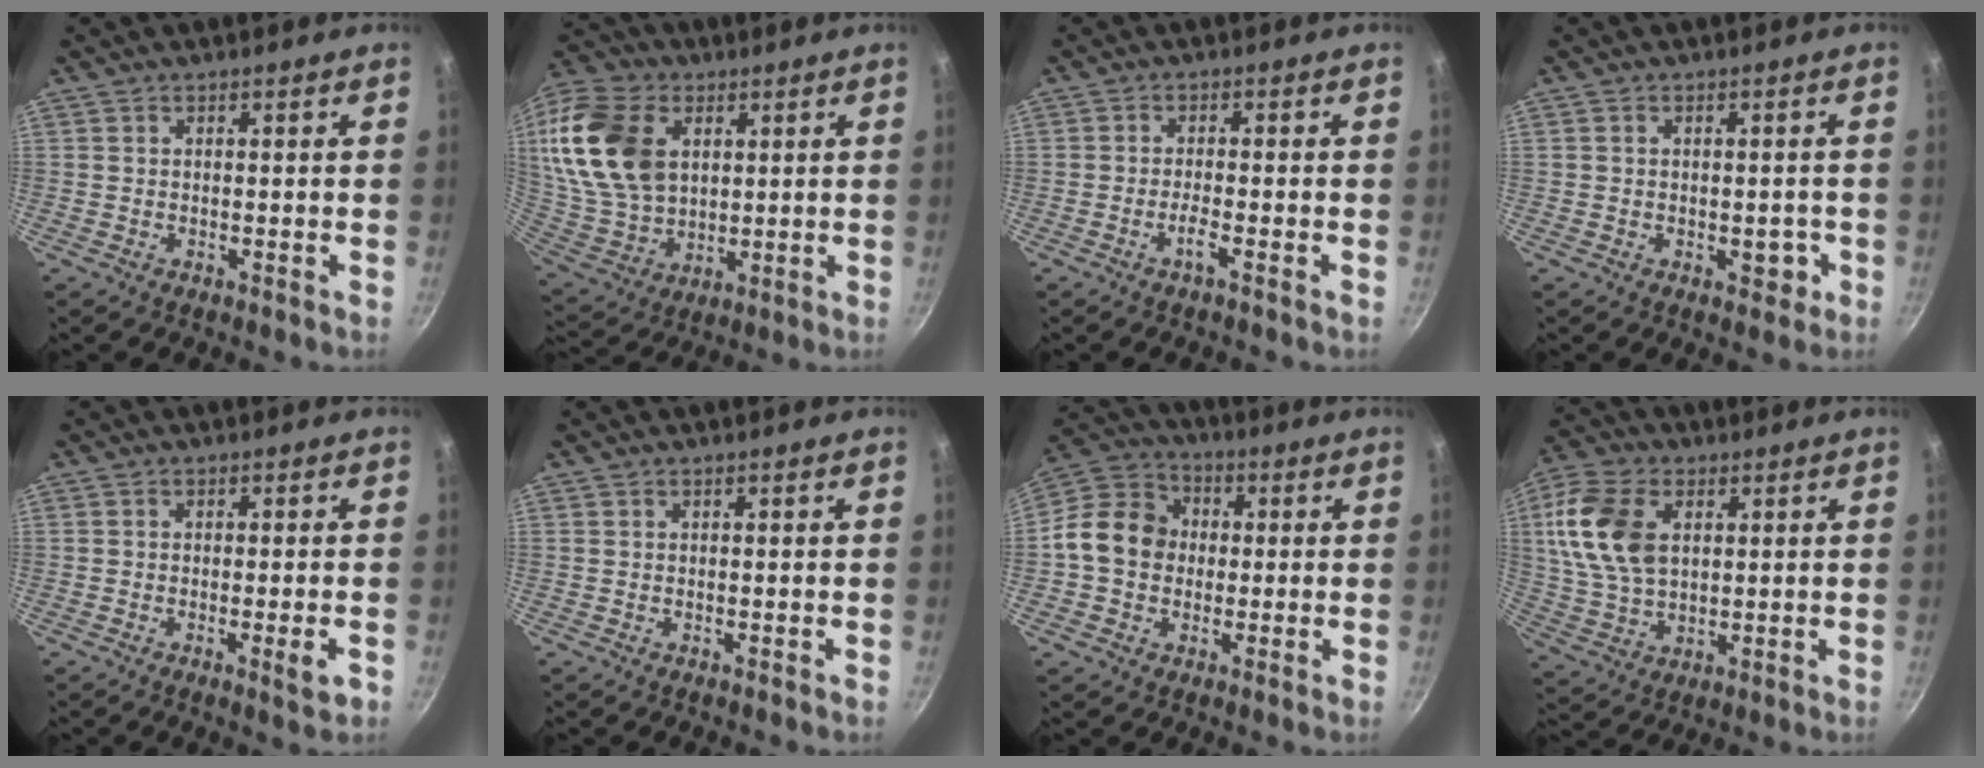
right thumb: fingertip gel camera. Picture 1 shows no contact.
{"total": 23.7, "force": [6.4, 16.5, 15.9], "torque": [-0.320, -0.005, 0.128]}
{"total": 2.2, "force": [-1.3, -0.3, 1.7], "torque": [-0.040, 0.009, -0.029]}
{"total": 2.8, "force": [-0.9, 1.7, 2.0], "torque": [0.000, 0.011, -0.010]}
{"total": 3.4, "force": [-1.3, 0.2, 3.2], "torque": [-0.049, 0.000, -0.020]}
{"total": 0.0}
{"total": 11.9, "force": [-0.4, 10.0, 6.4], "torque": [-0.082, 0.026, -0.029]}
{"total": 14.8, "force": [3.6, 9.7, 10.7], "torque": [-0.198, -0.002, 0.068]}